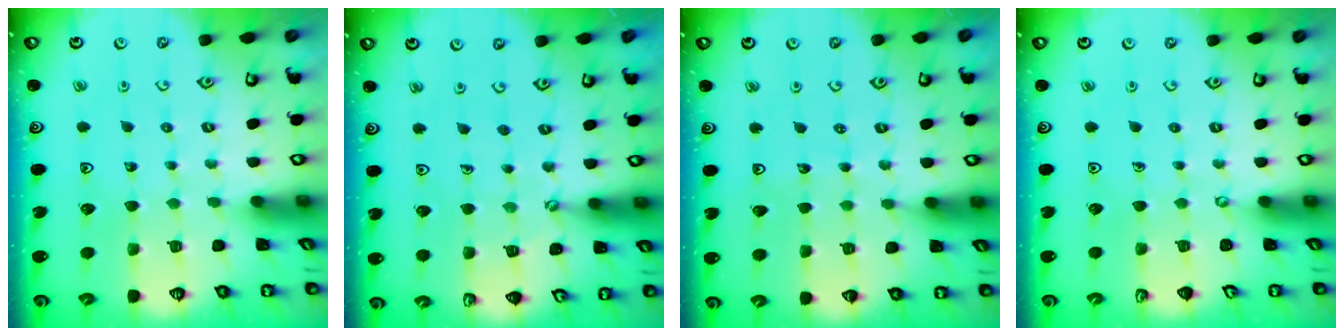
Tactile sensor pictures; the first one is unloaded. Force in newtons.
{"total": 2.7, "press": 2.7, "slide": 0.4}
{"total": 2.5, "press": 2.5, "slide": 0.2}
{"total": 0.0}